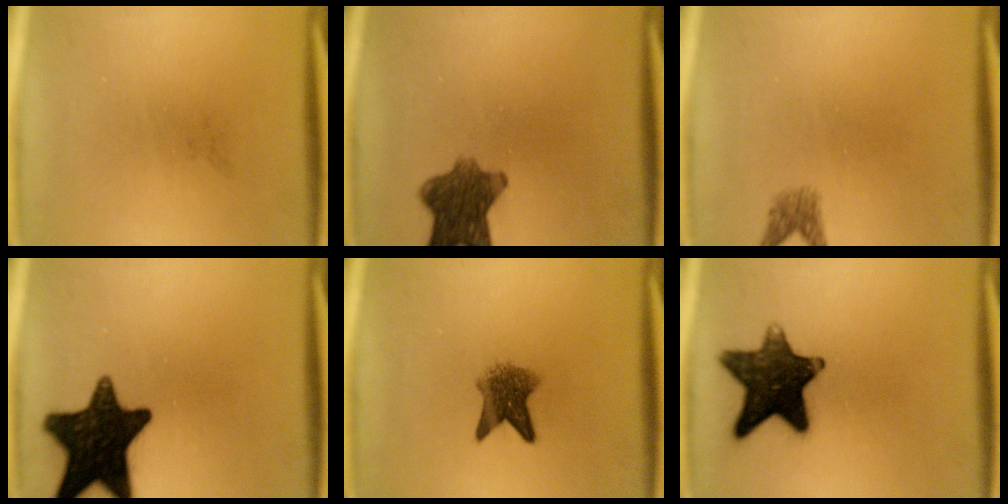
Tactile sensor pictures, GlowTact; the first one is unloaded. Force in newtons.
{"total": 8.4}
{"total": 1.8}
{"total": 16.2}
{"total": 5.2}
{"total": 13.4}